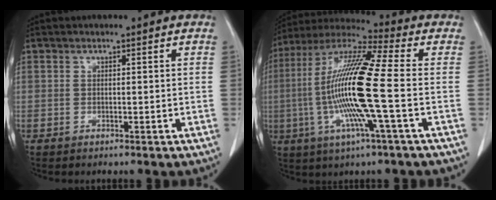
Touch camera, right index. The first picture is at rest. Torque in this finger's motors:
{"motor_torque": [2.14, 0.00, 1.01, 0.18]}